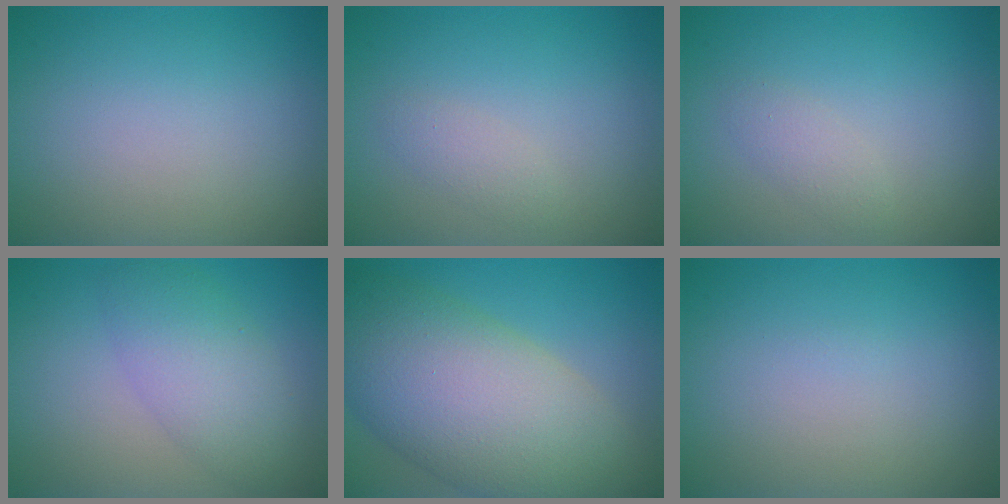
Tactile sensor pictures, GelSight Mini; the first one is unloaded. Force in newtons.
{"total": 1.3, "press": 1.3, "slide": 0.0}
{"total": 1.3, "press": 1.3, "slide": 0.1}
{"total": 4.6, "press": 4.6, "slide": 0.3}
{"total": 11.9, "press": 11.8, "slide": 0.5}
{"total": 0.0}